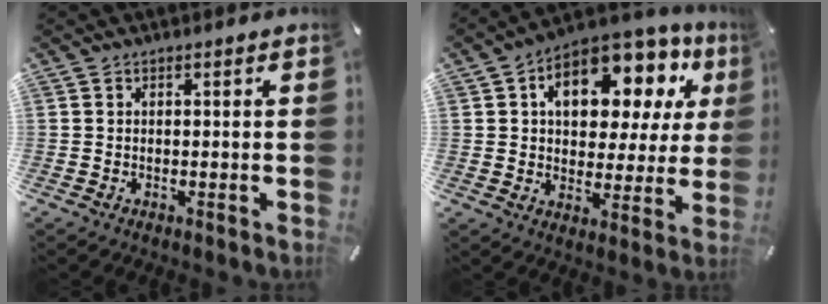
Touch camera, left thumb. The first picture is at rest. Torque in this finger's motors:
{"motor_torque": [2.45, 2.55, 1.52, -1.25, 0.21]}